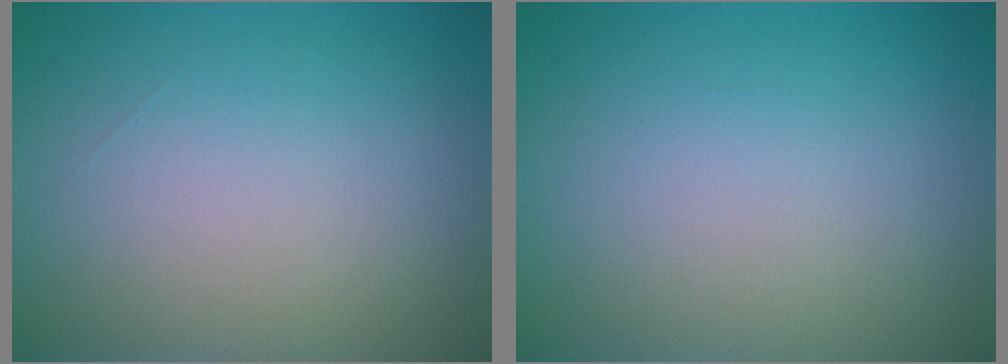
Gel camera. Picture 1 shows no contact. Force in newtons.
{"total": 0.0}